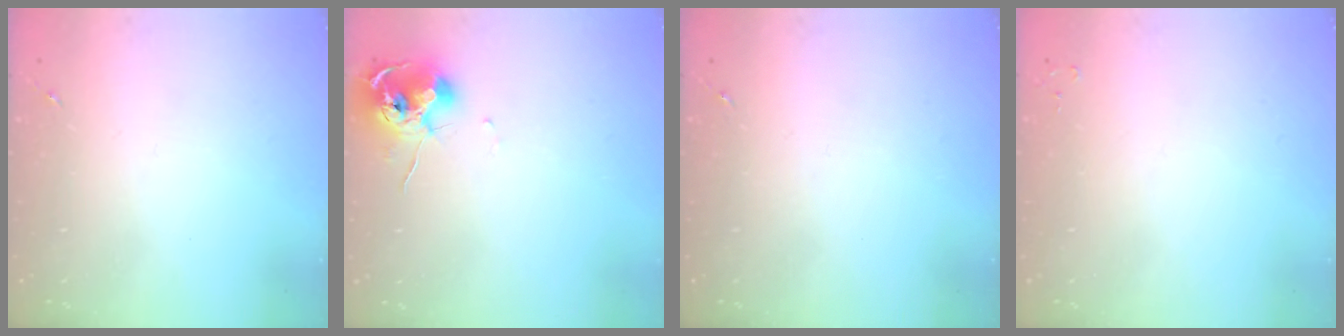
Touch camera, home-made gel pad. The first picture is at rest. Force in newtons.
{"total": 10.4, "press": 10.4, "slide": 1.1}
{"total": 0.0}
{"total": 2.2, "press": 2.2, "slide": 0.2}